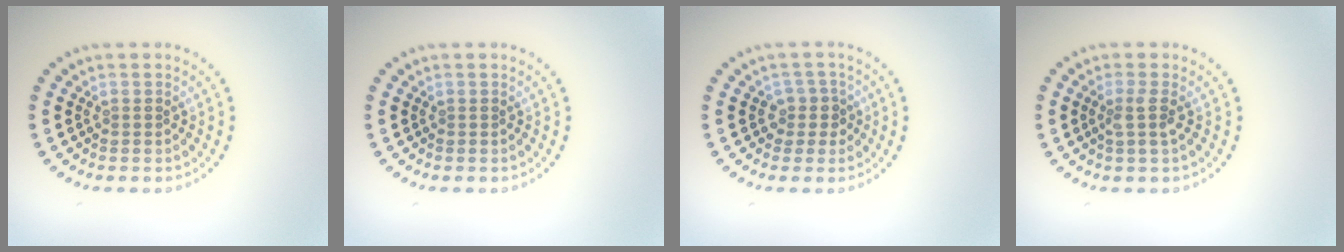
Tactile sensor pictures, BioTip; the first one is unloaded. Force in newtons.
{"total": 0.0}
{"total": 2.0, "press": 1.6, "slide": 1.2}
{"total": 1.7, "press": 1.3, "slide": 1.1}